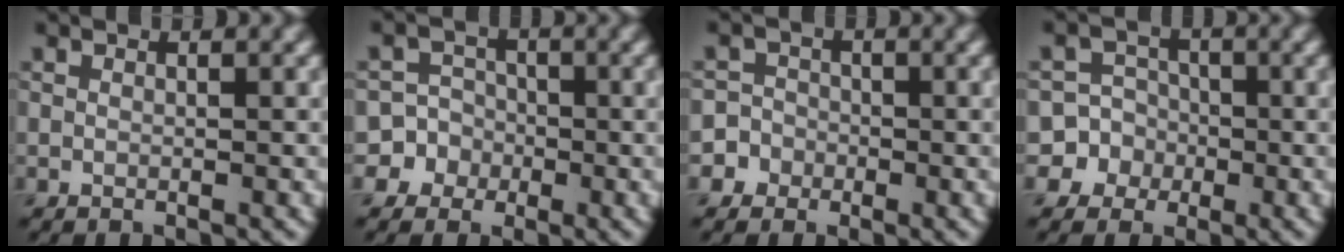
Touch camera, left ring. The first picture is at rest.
{"total": 5.3, "force": [-2.2, 4.8, 0.1], "torque": [0.021, 0.009, -0.054]}
{"total": 3.7, "force": [-1.9, 3.2, 0.2], "torque": [0.025, 0.004, -0.042]}
{"total": 6.2, "force": [-2.0, 5.8, 0.2], "torque": [0.013, 0.013, -0.058]}